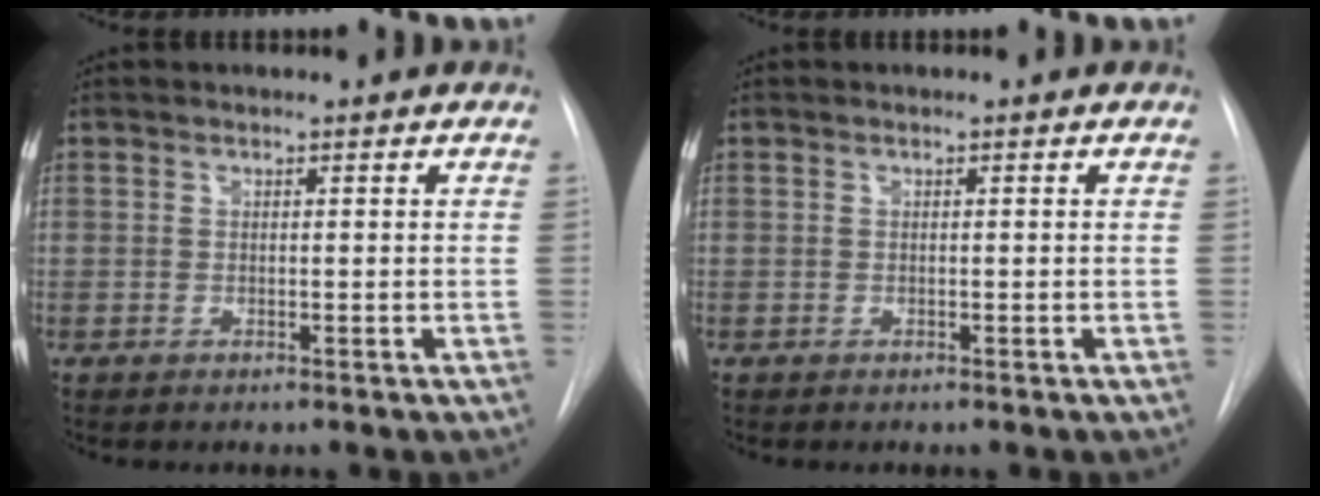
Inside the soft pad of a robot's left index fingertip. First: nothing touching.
{"total": 0.0}